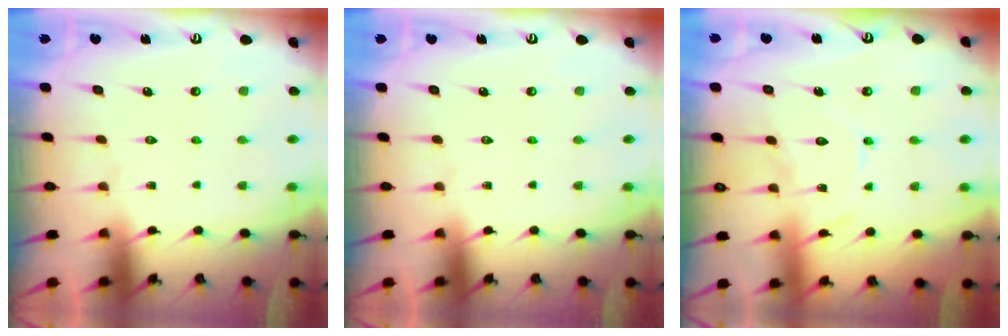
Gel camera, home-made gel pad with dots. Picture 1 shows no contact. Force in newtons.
{"total": 0.0}
{"total": 10.8, "press": 10.8, "slide": 0.8}